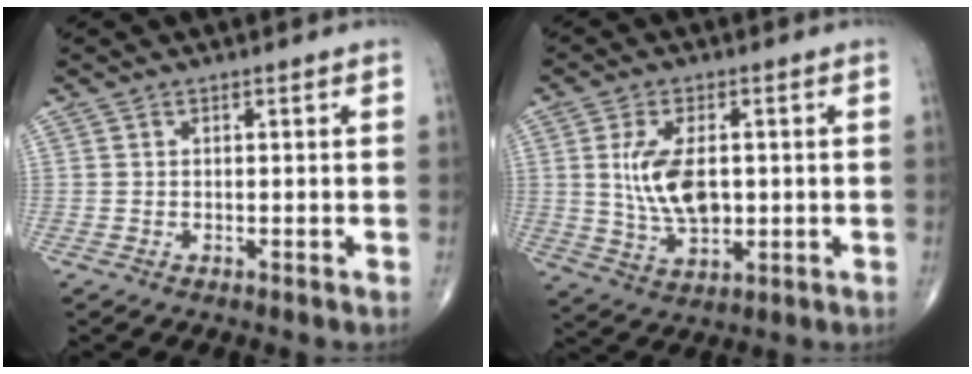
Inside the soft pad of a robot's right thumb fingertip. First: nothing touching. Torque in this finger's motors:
{"motor_torque": [-0.53, 1.04, 0.38, -0.23, 0.23]}